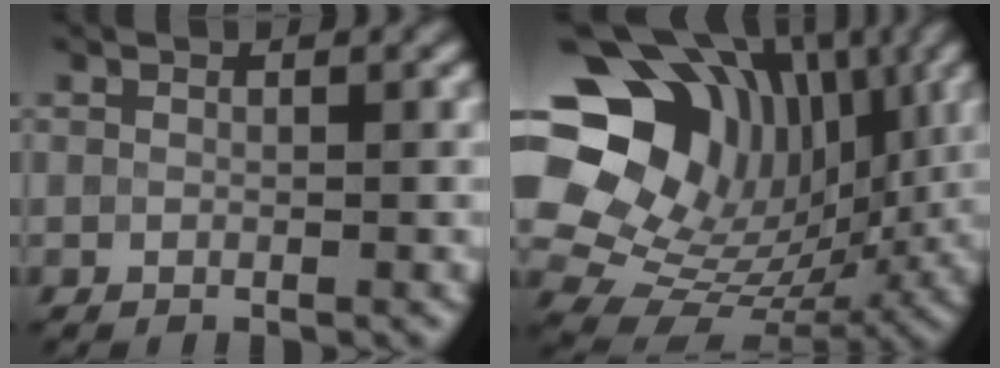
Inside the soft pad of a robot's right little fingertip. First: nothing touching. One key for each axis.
{"total": 17.0, "fx": 5.1, "fy": 13.7, "fz": 8.8, "tx": -0.181, "ty": 0.036, "tz": 0.096}